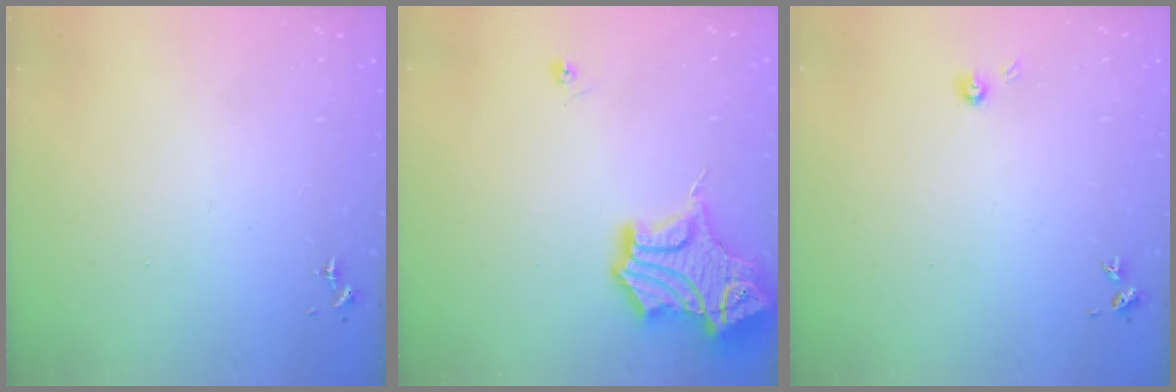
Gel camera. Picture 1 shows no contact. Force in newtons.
{"total": 16.1, "press": 16.0, "slide": 2.0}
{"total": 3.5, "press": 3.5, "slide": 0.3}